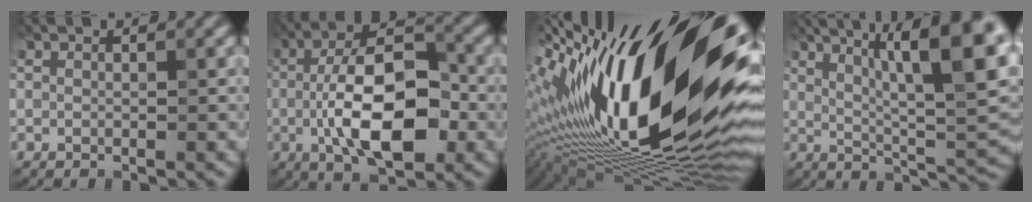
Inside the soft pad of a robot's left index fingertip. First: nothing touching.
{"total": 9.2, "force": [-2.3, 4.0, 7.9], "torque": [-0.135, 0.010, -0.046]}
{"total": 20.6, "force": [3.1, 7.8, 18.9], "torque": [-0.328, -0.002, 0.034]}
{"total": 11.3, "force": [4.6, 2.9, 9.9], "torque": [-0.129, 0.011, 0.071]}